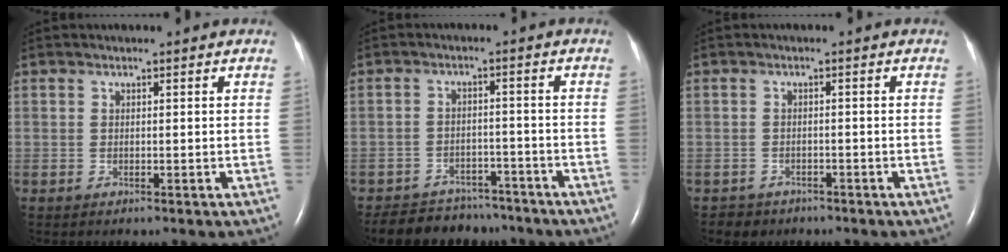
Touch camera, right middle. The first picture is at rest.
{"total": 10.7, "force": [-9.5, 4.5, 2.1], "torque": [-0.034, 0.006, -0.130]}
{"total": 2.4, "force": [-1.8, 1.6, -0.1], "torque": [-0.010, 0.005, -0.028]}